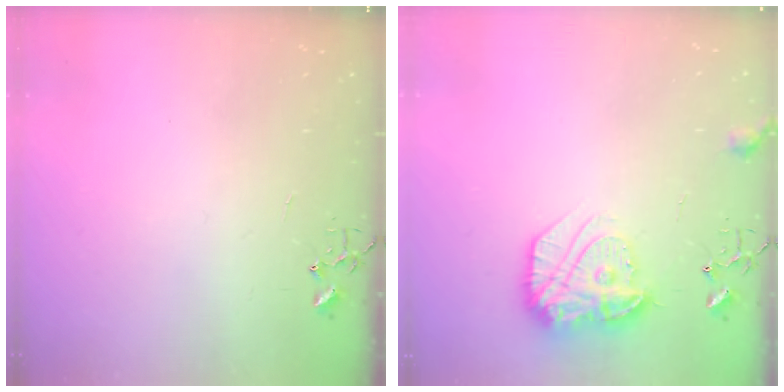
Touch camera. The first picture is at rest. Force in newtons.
{"total": 16.5, "press": 16.5, "slide": 1.1}